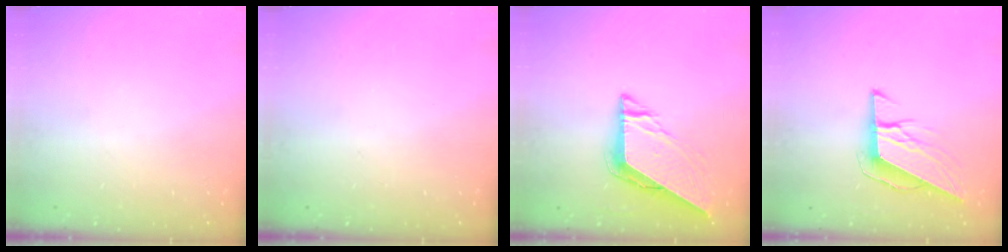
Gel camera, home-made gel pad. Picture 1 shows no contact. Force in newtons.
{"total": 0.0}
{"total": 7.8, "press": 7.8, "slide": 0.4}
{"total": 9.5, "press": 9.3, "slide": 1.9}